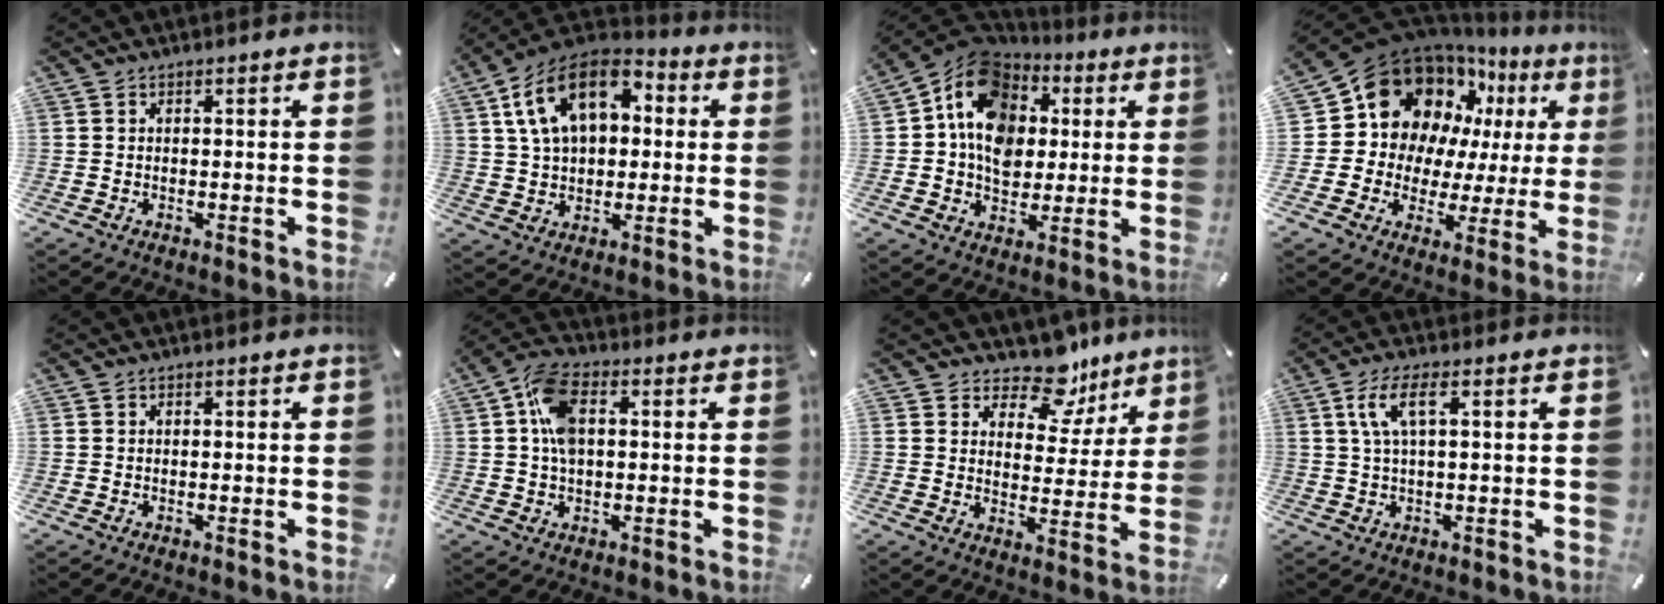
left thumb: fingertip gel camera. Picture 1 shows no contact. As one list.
[{"total": 16.1, "force": [5.6, 10.8, 10.5], "torque": [-0.209, -0.009, 0.099]}, {"total": 14.5, "force": [2.6, 12.1, 7.4], "torque": [-0.127, -0.010, 0.045]}, {"total": 16.5, "force": [8.1, 13.0, 6.2], "torque": [-0.106, -0.067, 0.158]}, {"total": 0.0}, {"total": 9.8, "force": [1.5, 6.1, 7.5], "torque": [-0.154, 0.007, 0.027]}, {"total": 11.3, "force": [8.9, 5.8, 3.9], "torque": [-0.056, -0.070, 0.157]}, {"total": 6.9, "force": [1.9, 1.9, 6.3], "torque": [-0.132, 0.000, 0.031]}]